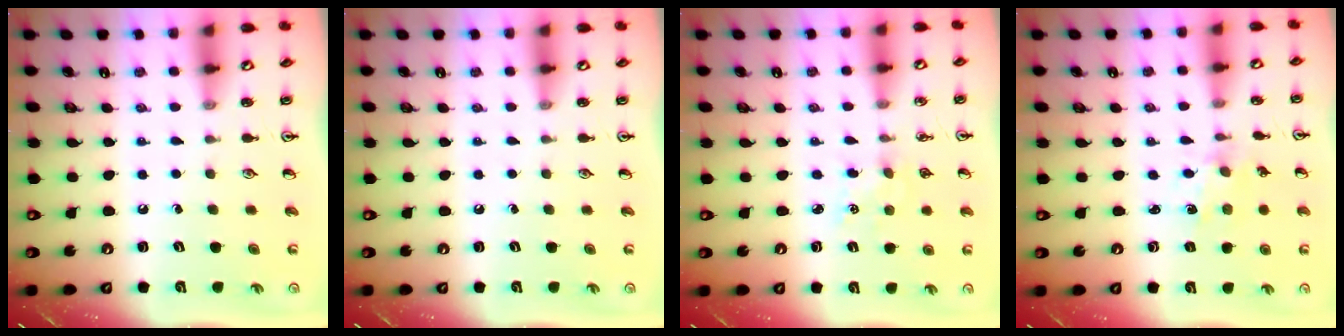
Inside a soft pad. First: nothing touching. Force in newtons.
{"total": 0.0}
{"total": 5.0, "press": 5.0, "slide": 0.6}
{"total": 1.6, "press": 1.5, "slide": 0.1}